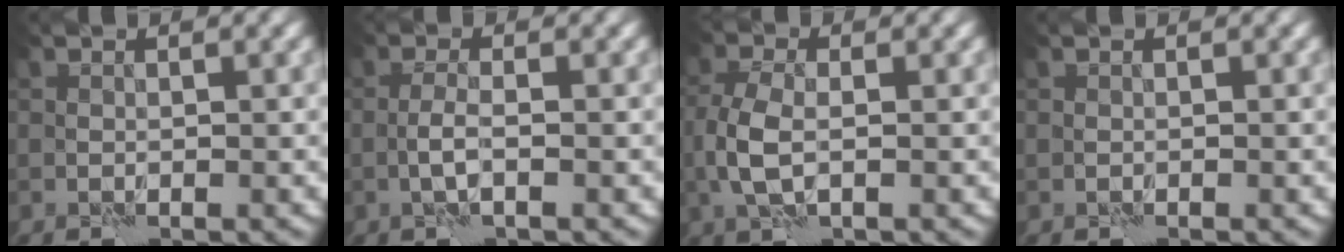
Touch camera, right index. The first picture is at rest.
{"total": 1.5, "force": [-0.3, 0.1, 1.4], "torque": [-0.031, 0.003, -0.011]}
{"total": 3.4, "force": [-0.3, 1.7, 2.9], "torque": [-0.071, -0.001, -0.009]}
{"total": 0.0}